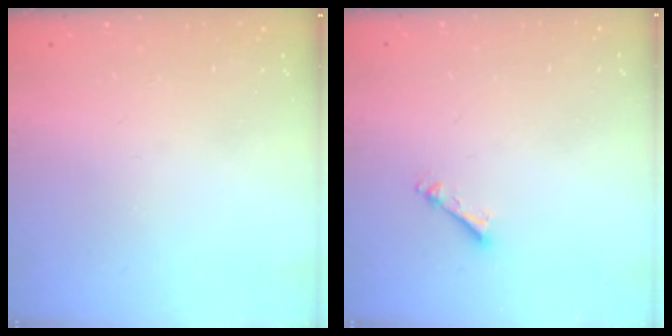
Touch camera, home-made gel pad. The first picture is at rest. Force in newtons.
{"total": 2.5, "press": 2.5, "slide": 0.4}